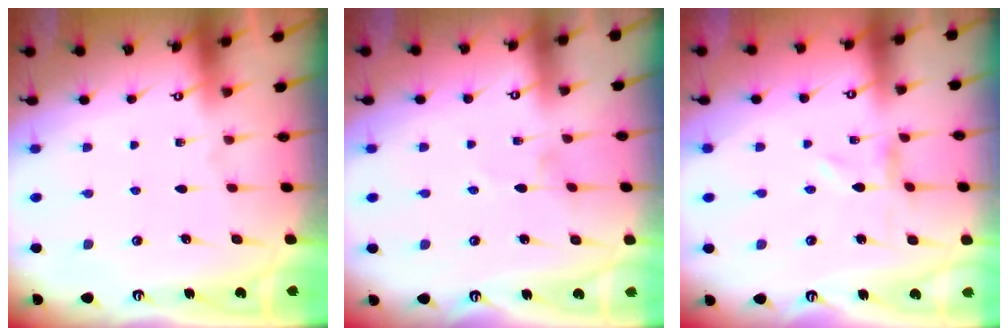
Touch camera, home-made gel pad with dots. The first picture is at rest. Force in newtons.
{"total": 0.5, "press": 0.5, "slide": 0.1}
{"total": 0.0}